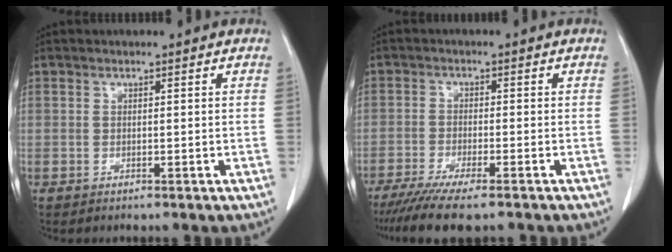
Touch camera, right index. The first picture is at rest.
{"total": 9.0, "force": [-7.2, 0.5, 5.4], "torque": [-0.080, -0.021, -0.114]}